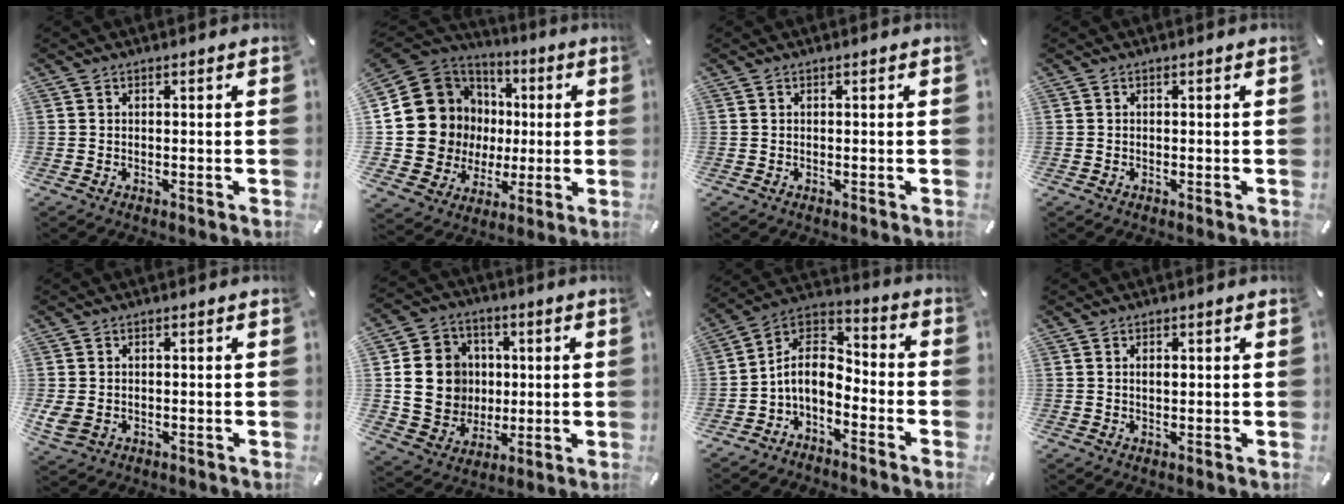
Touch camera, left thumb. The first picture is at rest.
{"total": 16.0, "force": [1.7, 15.3, 4.1], "torque": [-0.070, -0.026, 0.066]}
{"total": 0.0}
{"total": 0.0}
{"total": 3.0, "force": [-0.3, 2.4, 1.8], "torque": [-0.046, 0.000, -0.008]}
{"total": 15.0, "force": [1.1, 13.7, 6.1], "torque": [-0.121, 0.010, 0.029]}
{"total": 8.1, "force": [-3.6, 5.4, 4.7], "torque": [-0.108, 0.007, -0.073]}
{"total": 1.1, "force": [0.3, 0.8, 0.7], "torque": [-0.007, -0.001, 0.003]}